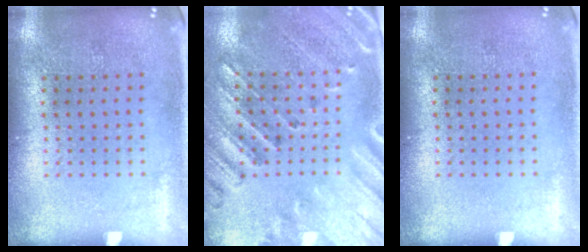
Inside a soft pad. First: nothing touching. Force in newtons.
{"total": 2.6, "press": 2.2, "slide": 1.3}
{"total": 0.0}